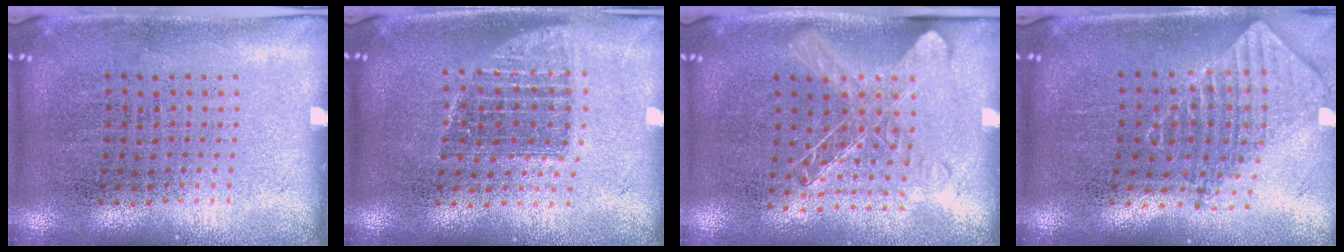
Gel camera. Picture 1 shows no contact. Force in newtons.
{"total": 1.3, "press": 1.1, "slide": 0.7}
{"total": 1.4, "press": 1.2, "slide": 0.6}
{"total": 2.0, "press": 1.6, "slide": 1.3}